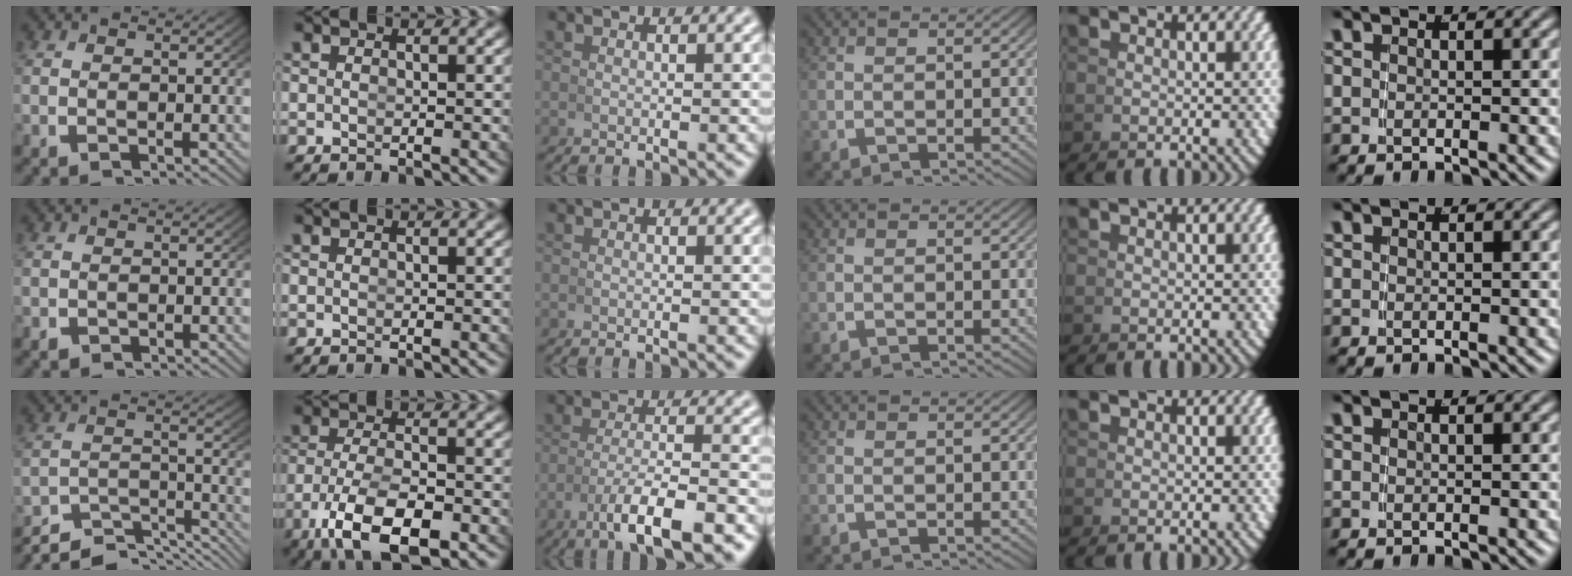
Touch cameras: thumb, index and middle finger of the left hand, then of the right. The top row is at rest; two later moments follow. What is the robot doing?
{"motion": "grasp_and_lifting", "object": "photo album"}